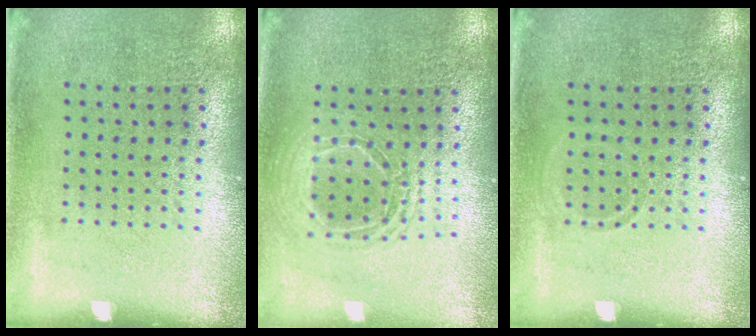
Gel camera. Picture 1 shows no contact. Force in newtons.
{"total": 1.6, "press": 1.4, "slide": 0.9}
{"total": 0.7, "press": 0.6, "slide": 0.3}